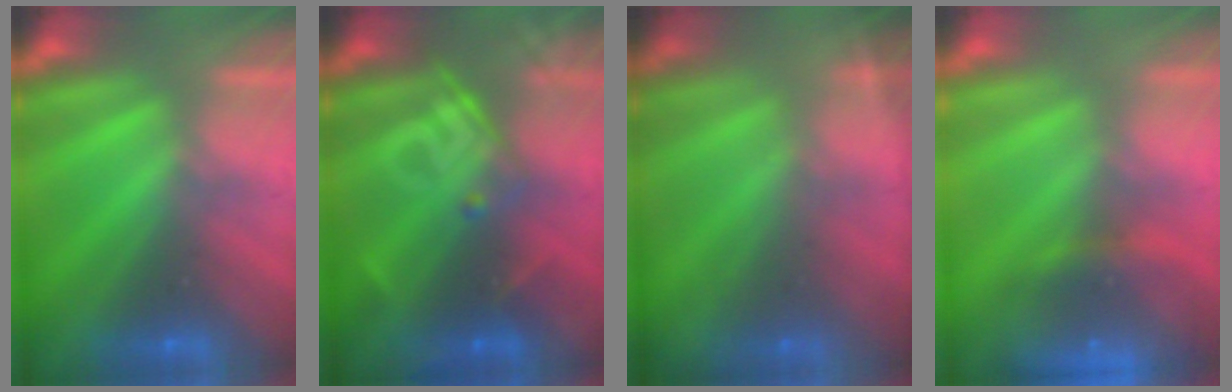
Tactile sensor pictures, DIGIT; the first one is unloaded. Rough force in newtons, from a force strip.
{"total": 2.5}
{"total": 5.7}
{"total": 7.3}